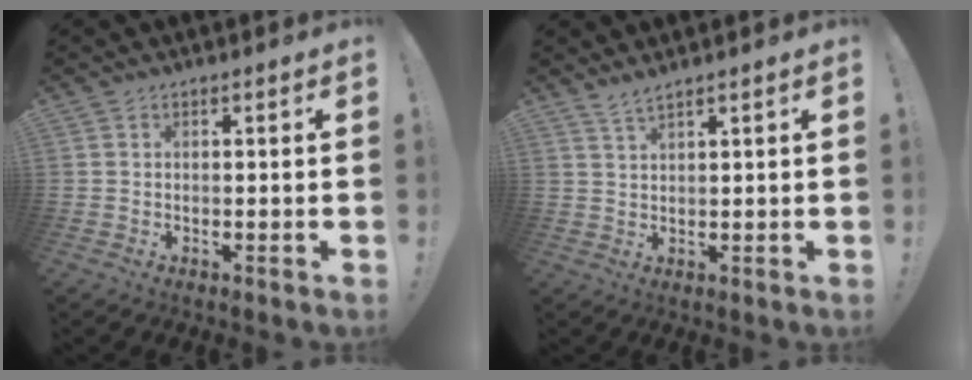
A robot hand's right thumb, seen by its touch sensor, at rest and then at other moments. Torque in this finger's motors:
{"motor_torque": [-0.51, 0.37, -0.17, 0.18, 0.00]}